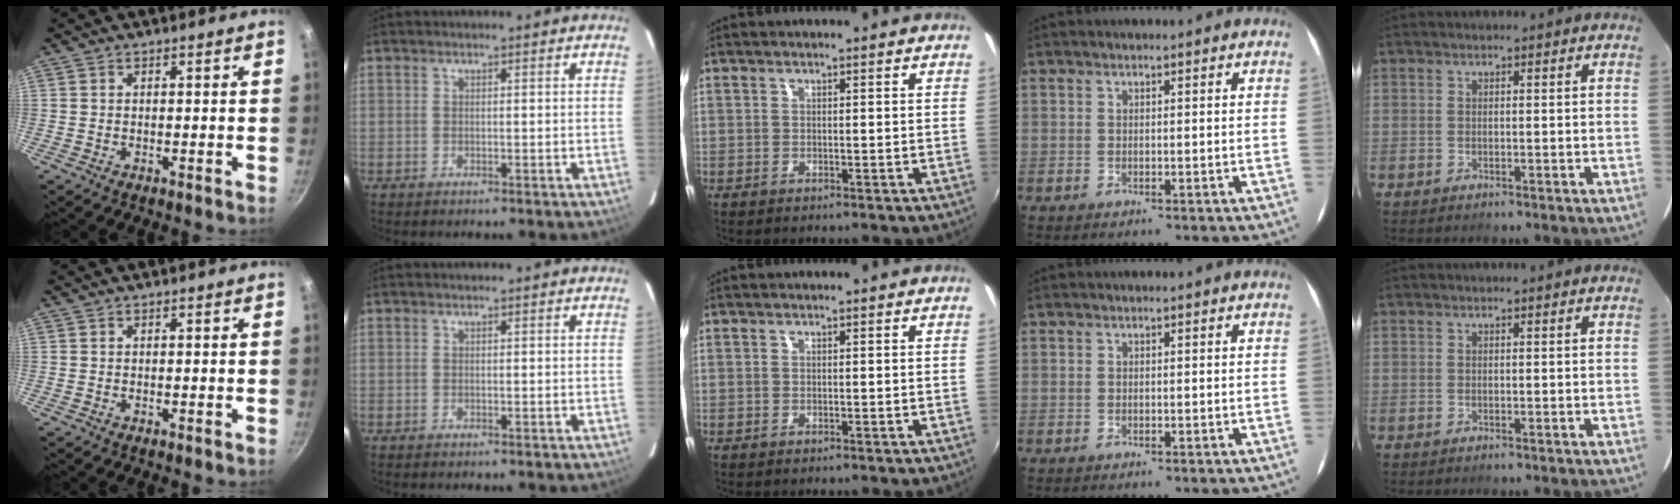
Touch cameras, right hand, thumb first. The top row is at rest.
{}